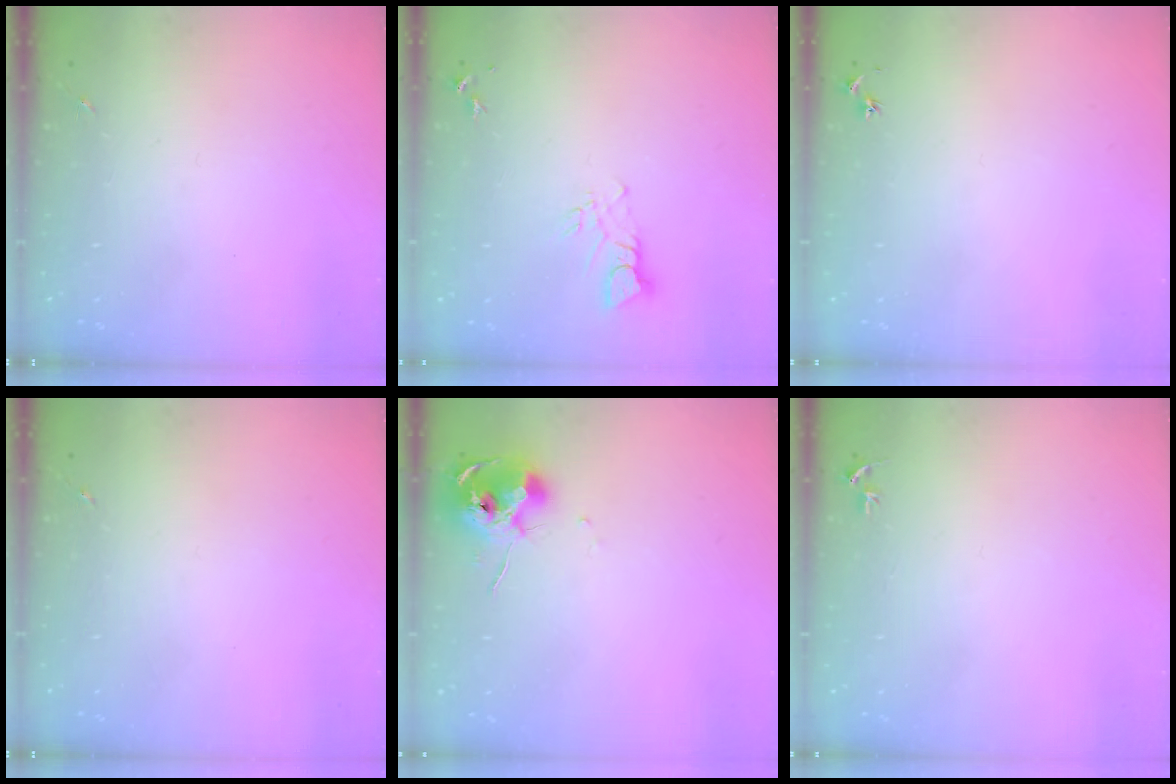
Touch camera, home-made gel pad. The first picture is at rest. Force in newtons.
{"total": 4.0, "press": 4.0, "slide": 0.4}
{"total": 2.5, "press": 2.5, "slide": 0.3}
{"total": 0.0}
{"total": 10.5, "press": 10.4, "slide": 1.0}
{"total": 3.1, "press": 3.1, "slide": 0.3}